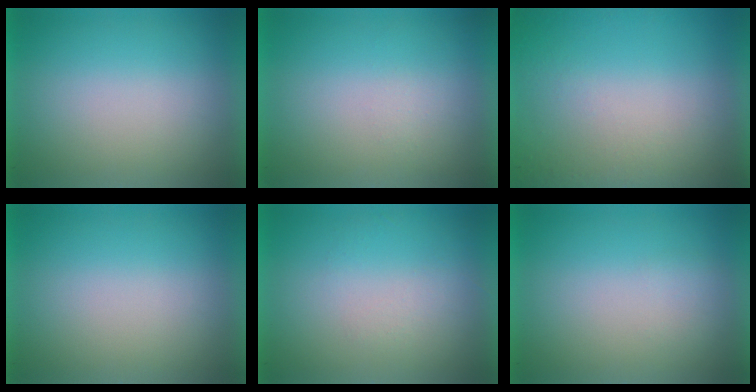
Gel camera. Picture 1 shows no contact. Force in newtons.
{"total": 1.3}
{"total": 5.1}
{"total": 0.0}
{"total": 1.2}
{"total": 1.1}